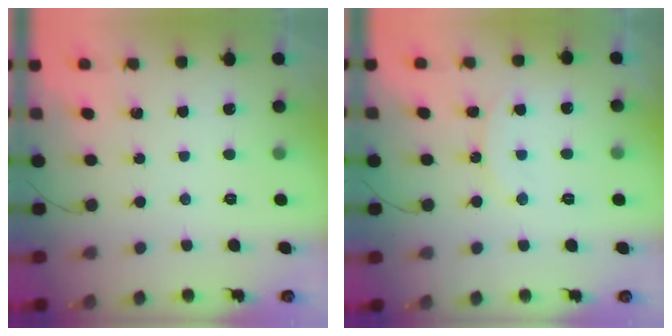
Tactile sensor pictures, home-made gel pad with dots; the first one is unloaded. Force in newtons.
{"total": 8.4, "press": 8.3, "slide": 0.8}